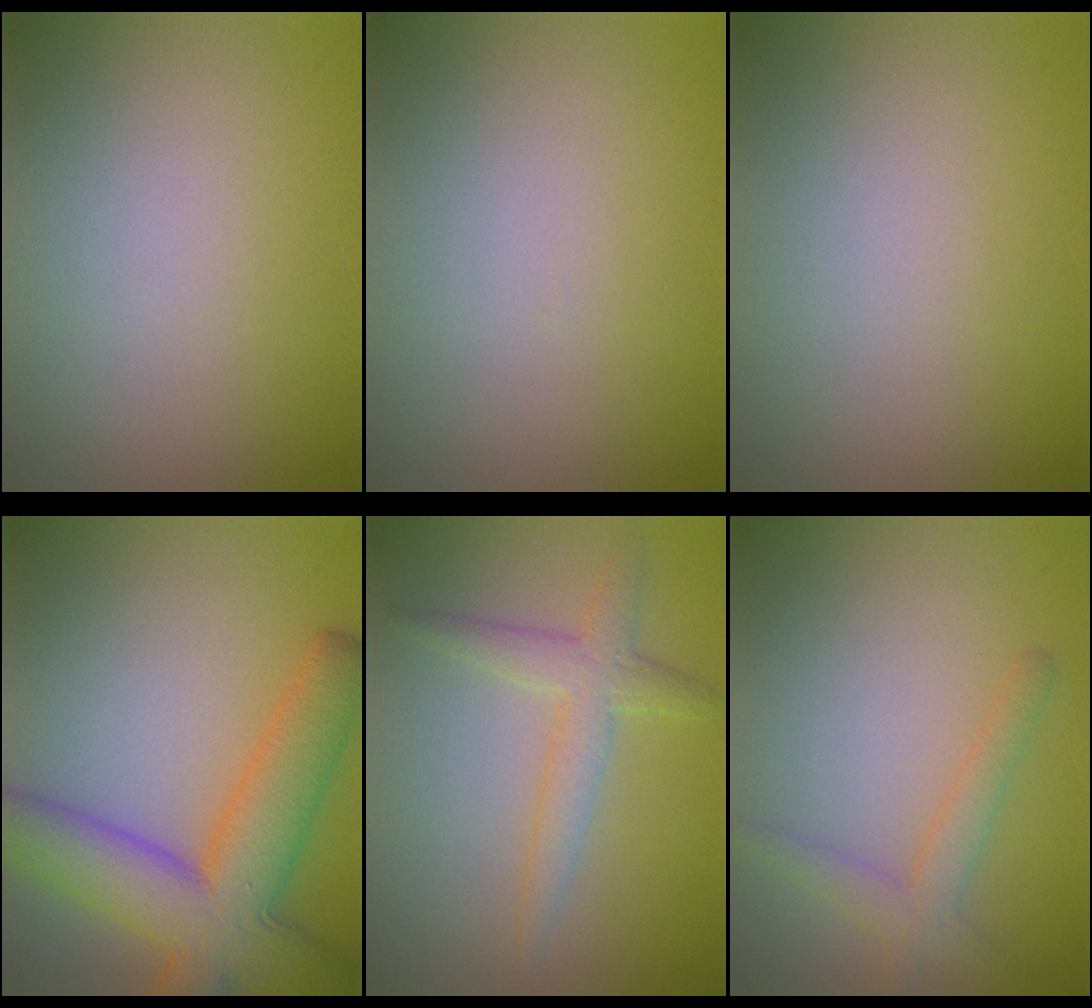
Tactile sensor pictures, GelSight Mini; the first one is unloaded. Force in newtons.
{"total": 0.0}
{"total": 0.0}
{"total": 10.4, "press": 10.4, "slide": 0.4}
{"total": 3.0, "press": 3.0, "slide": 0.1}
{"total": 2.5, "press": 2.5, "slide": 0.1}